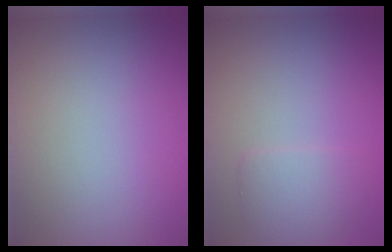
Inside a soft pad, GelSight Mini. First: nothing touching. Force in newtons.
{"total": 2.3, "press": 2.3, "slide": 0.3}